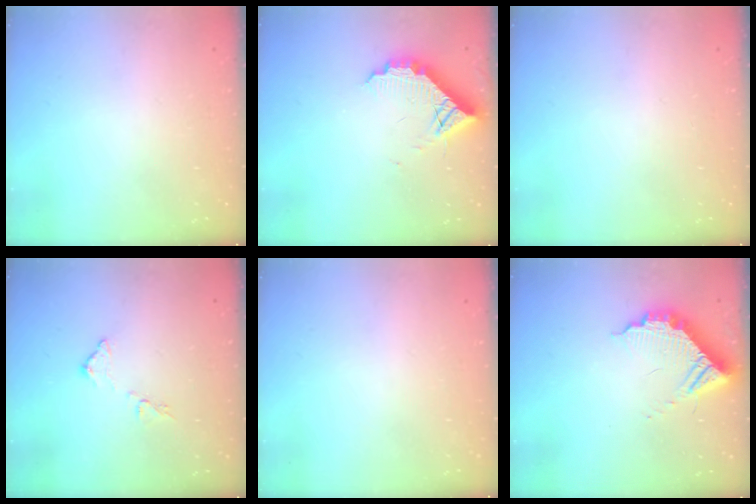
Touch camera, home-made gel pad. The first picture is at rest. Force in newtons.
{"total": 10.0, "press": 10.0, "slide": 0.8}
{"total": 0.0}
{"total": 10.0, "press": 10.0, "slide": 0.4}
{"total": 0.0}
{"total": 11.3, "press": 11.2, "slide": 1.3}